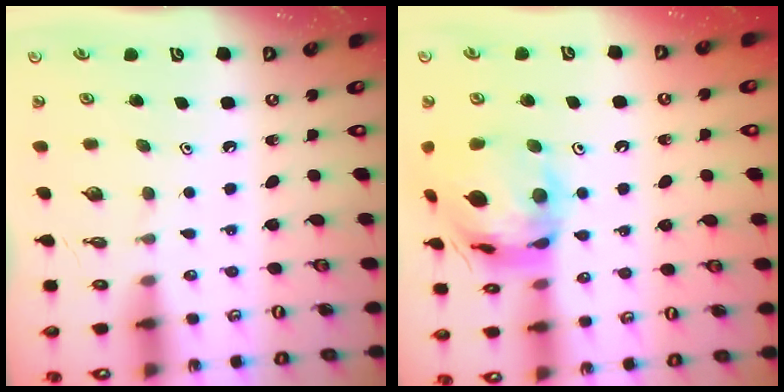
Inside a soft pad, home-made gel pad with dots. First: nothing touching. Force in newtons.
{"total": 16.8, "press": 16.7, "slide": 1.8}